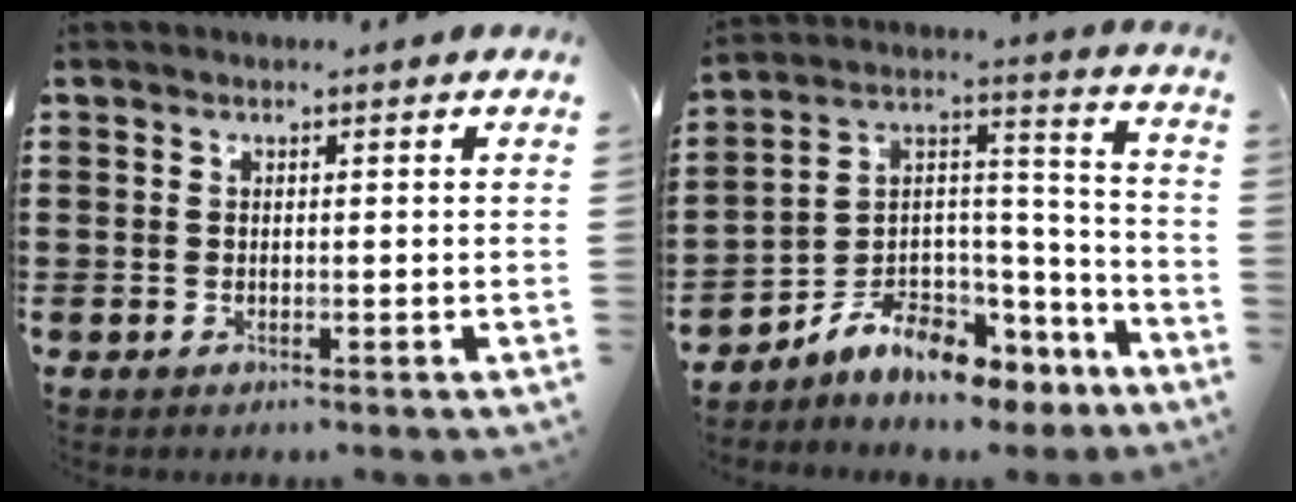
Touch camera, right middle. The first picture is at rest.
{"total": 7.7, "force": [-6.6, 3.2, 2.2], "torque": [-0.048, 0.005, -0.126]}